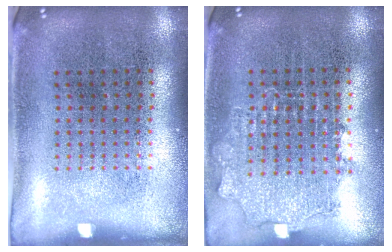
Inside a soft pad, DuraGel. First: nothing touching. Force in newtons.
{"total": 0.9, "press": 0.9, "slide": 0.2}